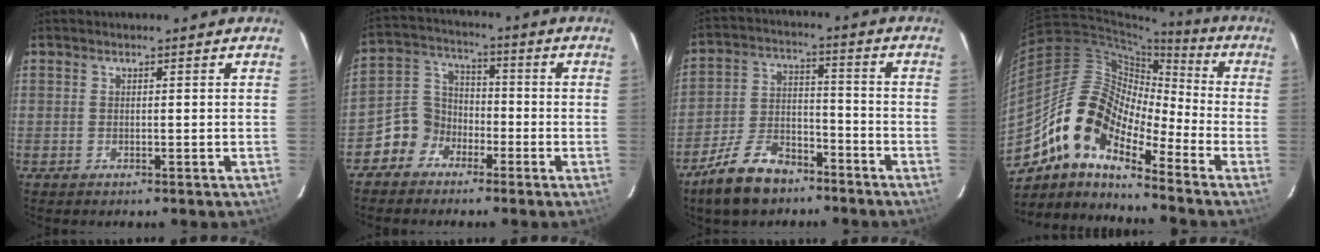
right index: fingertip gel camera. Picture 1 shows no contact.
{"total": 7.5, "force": [-4.3, 6.1, 0.9], "torque": [-0.024, 0.040, -0.090]}
{"total": 12.5, "force": [-9.0, 6.2, 6.0], "torque": [-0.136, 0.017, -0.154]}
{"total": 14.1, "force": [-10.0, 5.5, 8.3], "torque": [-0.133, 0.010, -0.205]}